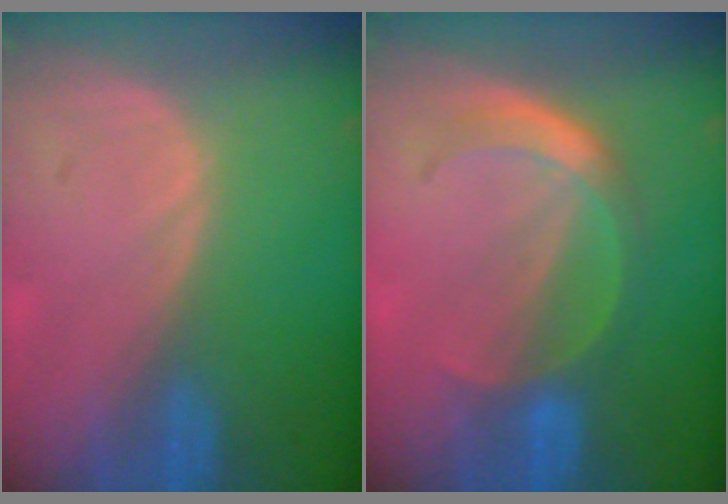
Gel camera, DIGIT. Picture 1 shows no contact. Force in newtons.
{"total": 5.8, "press": 5.0, "slide": 2.8}